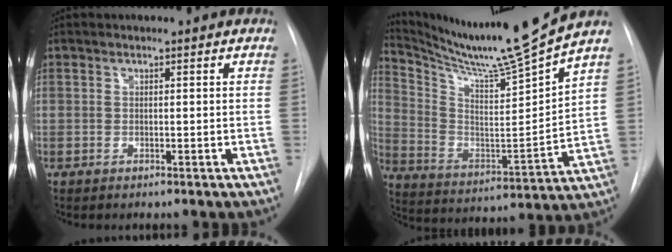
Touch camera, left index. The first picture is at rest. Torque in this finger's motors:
{"motor_torque": [0.85, -1.29, 0.04, 0.02]}